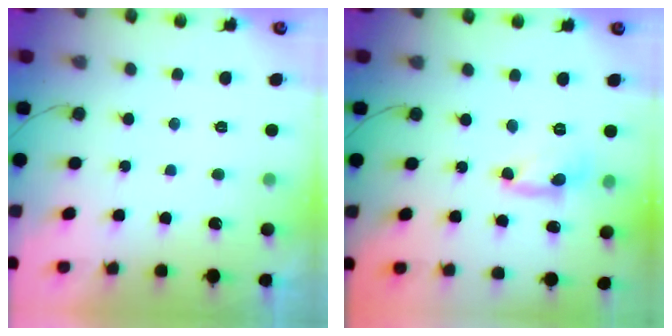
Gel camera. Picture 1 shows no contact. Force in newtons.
{"total": 5.2, "press": 5.2, "slide": 0.3}